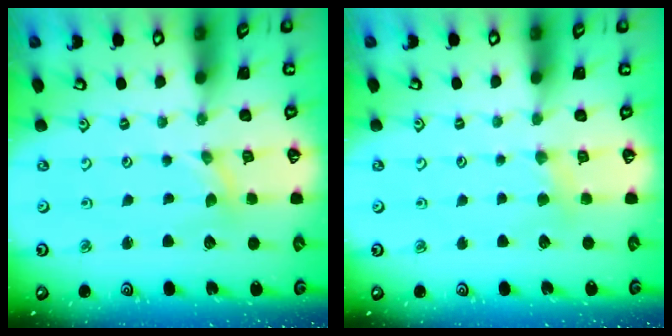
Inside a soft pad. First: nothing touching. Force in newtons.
{"total": 3.2, "press": 3.2, "slide": 0.5}